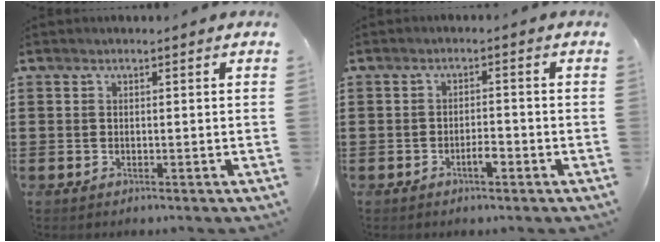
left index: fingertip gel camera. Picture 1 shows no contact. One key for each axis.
{"total": 2.6, "fx": -1.3, "fy": 0.8, "fz": 2.1, "tx": -0.038, "ty": 0.004, "tz": -0.025}